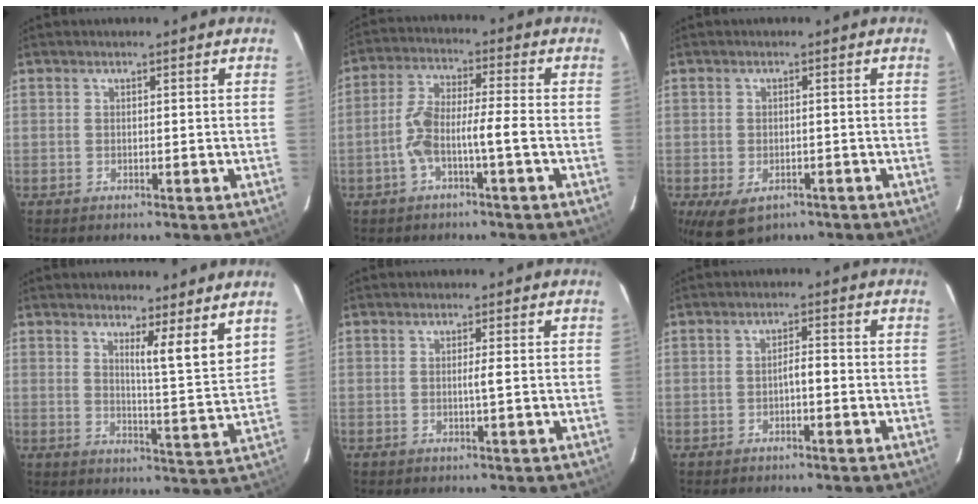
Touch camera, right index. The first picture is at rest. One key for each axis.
{"total": 7.1, "fx": -2.4, "fy": 0.6, "fz": 6.7, "tx": -0.136, "ty": 0.023, "tz": -0.047}
{"total": 7.4, "fx": -4.5, "fy": 4.4, "fz": 3.8, "tx": -0.074, "ty": -0.011, "tz": -0.062}
{"total": 6.3, "fx": 4.7, "fy": -0.1, "fz": 4.2, "tx": -0.061, "ty": -0.027, "tz": 0.066}
{"total": 1.0, "fx": -0.1, "fy": -0.3, "fz": 1.0, "tx": -0.016, "ty": -0.001, "tz": -0.004}
{"total": 2.0, "fx": -0.8, "fy": 0.5, "fz": 1.8, "tx": -0.026, "ty": 0.004, "tz": -0.014}